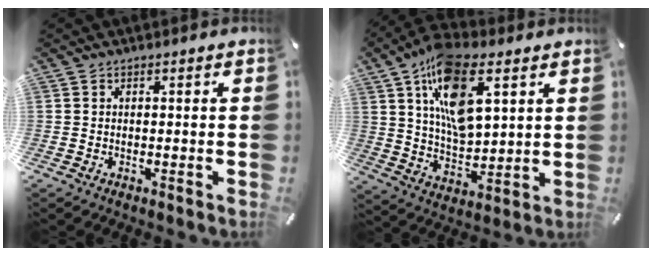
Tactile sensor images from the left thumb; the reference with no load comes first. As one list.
[{"total": 16.1, "force": [7.8, 8.3, 11.4], "torque": [-0.198, -0.016, 0.137]}]